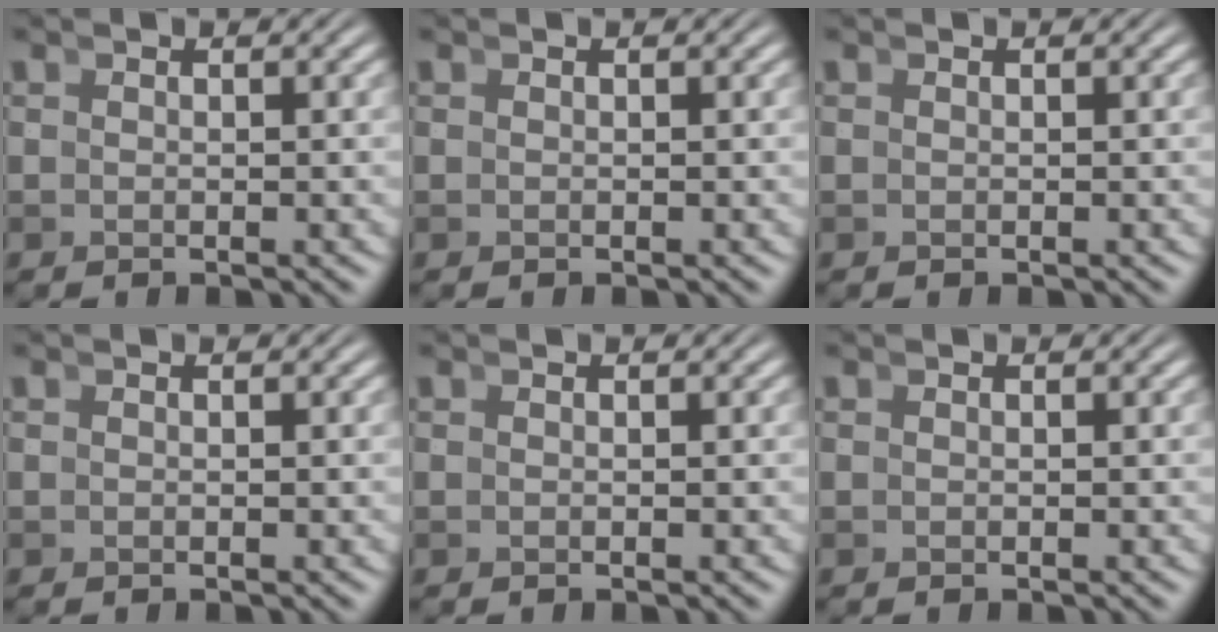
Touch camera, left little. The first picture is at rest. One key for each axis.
{"total": 0.0}
{"total": 0.0}
{"total": 0.0}
{"total": 0.0}
{"total": 0.0}